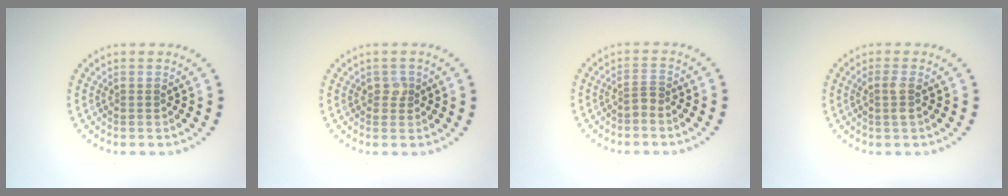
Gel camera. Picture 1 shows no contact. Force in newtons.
{"total": 1.1, "press": 1.0, "slide": 0.3}
{"total": 1.1, "press": 0.7, "slide": 0.8}
{"total": 1.4, "press": 1.3, "slide": 0.6}